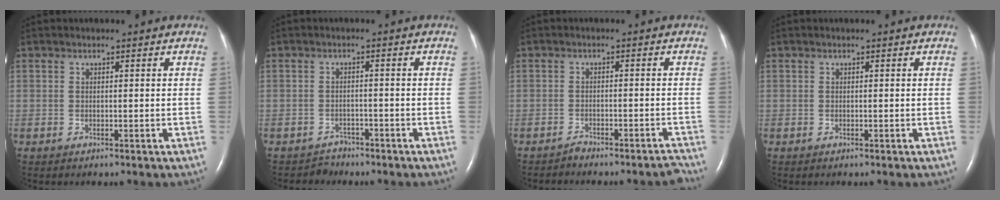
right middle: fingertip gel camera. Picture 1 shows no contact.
{"total": 2.1, "force": [-1.7, 0.8, -0.9], "torque": [0.010, -0.002, -0.029]}
{"total": 3.4, "force": [-3.3, -0.5, 0.0], "torque": [0.017, 0.006, -0.045]}
{"total": 0.0}